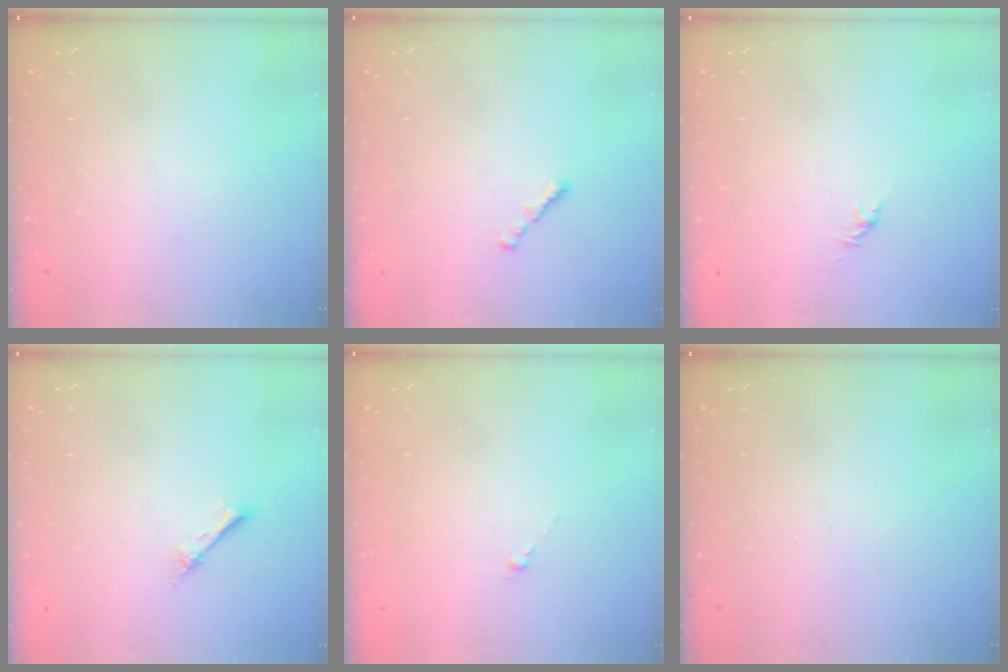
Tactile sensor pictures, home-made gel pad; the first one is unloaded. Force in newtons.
{"total": 1.3, "press": 1.2, "slide": 0.5}
{"total": 0.0}
{"total": 2.7, "press": 2.6, "slide": 0.3}
{"total": 0.5, "press": 0.3, "slide": 0.4}
{"total": 0.0}